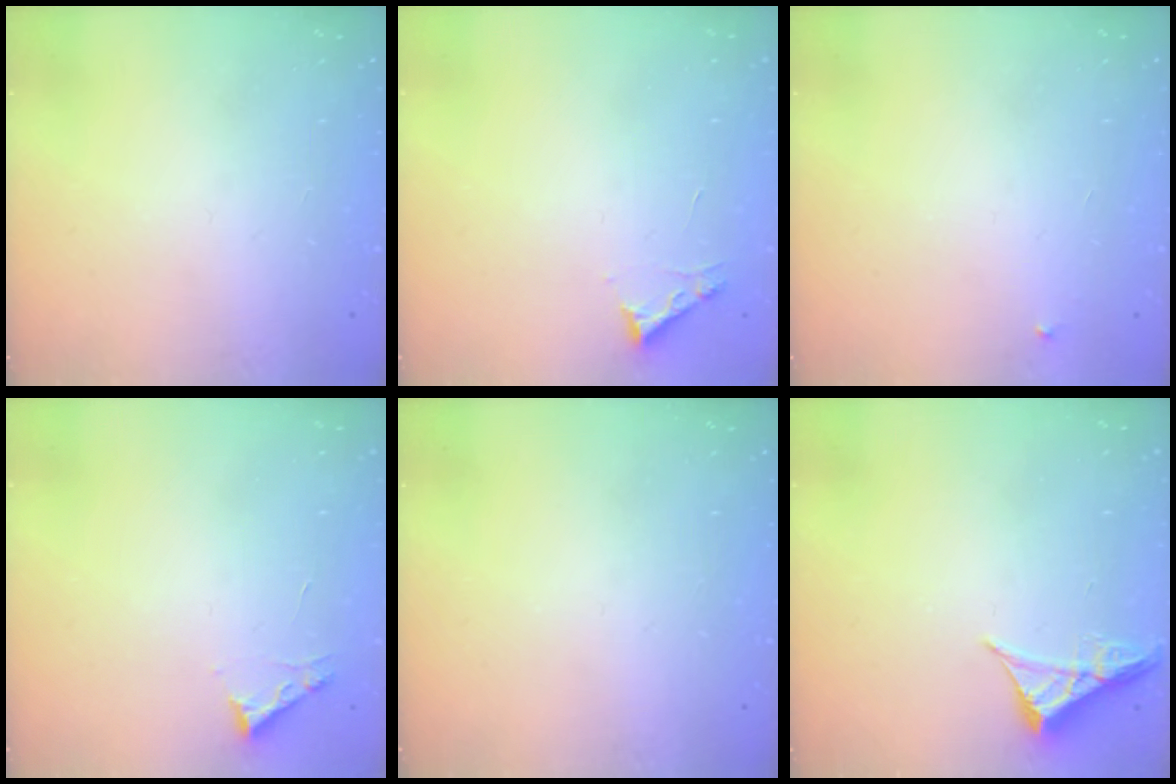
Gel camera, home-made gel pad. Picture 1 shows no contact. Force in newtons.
{"total": 2.7, "press": 2.7, "slide": 0.3}
{"total": 2.1, "press": 2.1, "slide": 0.1}
{"total": 2.7, "press": 2.7, "slide": 0.3}
{"total": 0.0}
{"total": 4.8, "press": 4.8, "slide": 0.7}